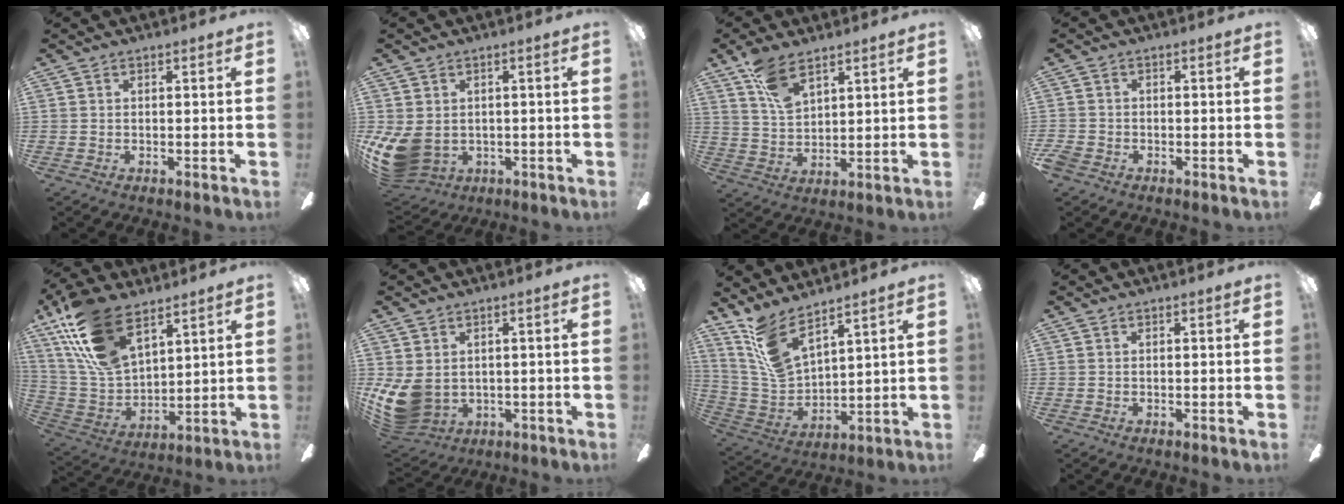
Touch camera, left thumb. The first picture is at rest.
{"total": 10.0, "force": [-1.8, 7.7, 6.1], "torque": [-0.143, 0.005, -0.031]}
{"total": 6.1, "force": [4.2, 2.2, 3.7], "torque": [-0.076, -0.011, 0.077]}
{"total": 2.3, "force": [-1.6, 1.5, 0.8], "torque": [-0.019, 0.006, -0.032]}
{"total": 20.4, "force": [12.8, 10.0, 12.2], "torque": [-0.268, -0.050, 0.235]}
{"total": 9.6, "force": [-0.3, 7.8, 5.7], "torque": [-0.136, -0.001, -0.001]}
{"total": 13.7, "force": [10.3, 4.8, 7.7], "torque": [-0.192, -0.058, 0.192]}
{"total": 0.0}